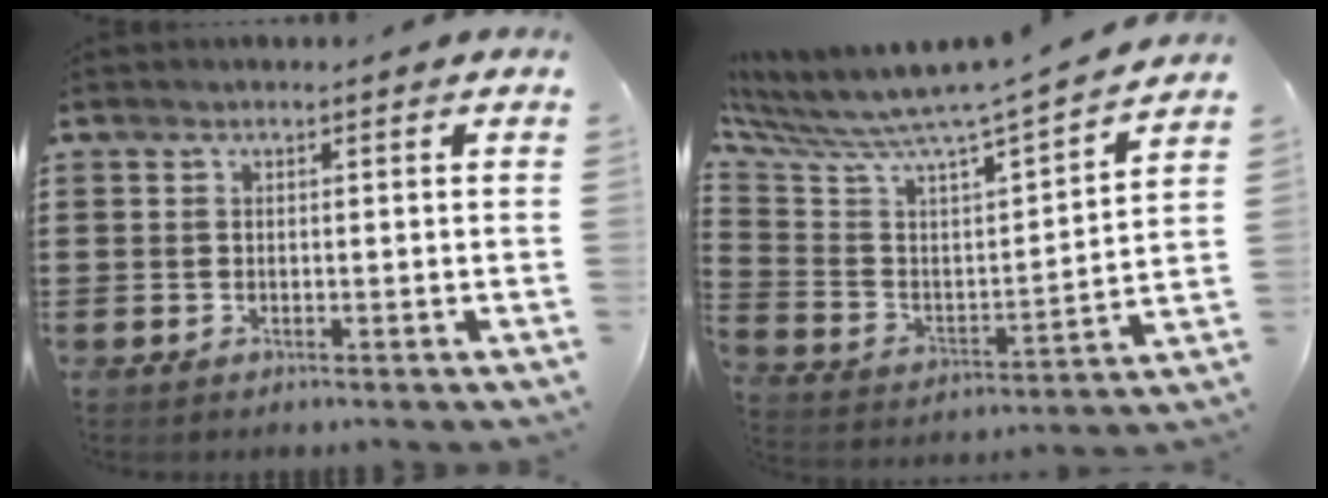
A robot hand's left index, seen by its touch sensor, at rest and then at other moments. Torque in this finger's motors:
{"motor_torque": [2.14, 0.00, 0.89, 0.21]}